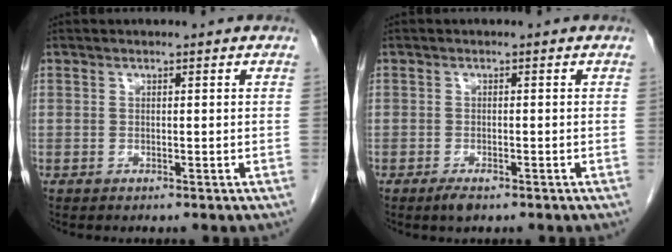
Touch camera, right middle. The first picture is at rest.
{"total": 1.9, "force": [-1.3, 0.7, 1.3], "torque": [-0.026, -0.002, -0.018]}